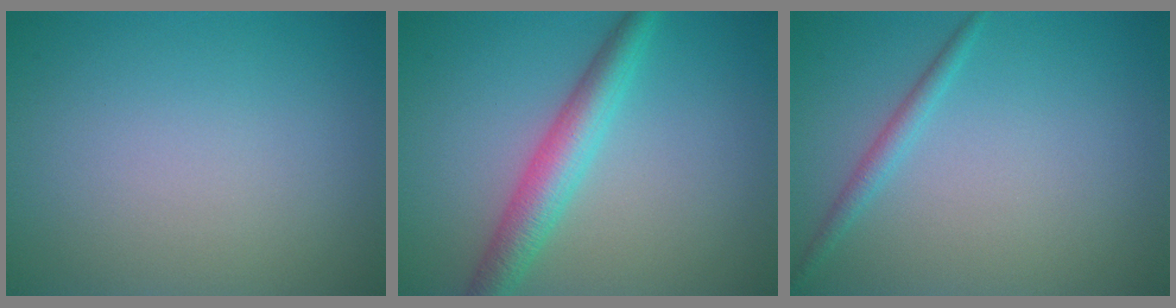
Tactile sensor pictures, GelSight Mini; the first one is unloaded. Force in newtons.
{"total": 4.3, "press": 4.3, "slide": 0.0}
{"total": 1.4, "press": 1.4, "slide": 0.0}